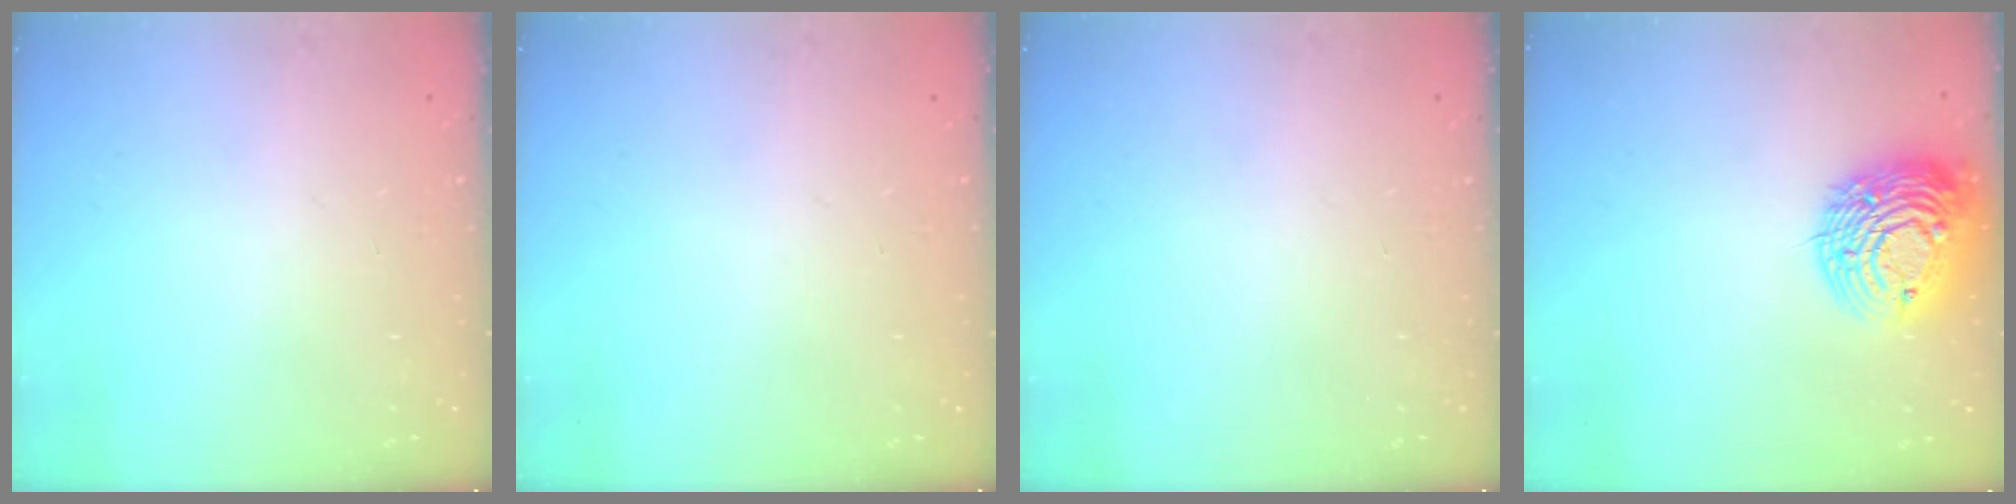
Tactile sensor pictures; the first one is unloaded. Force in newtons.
{"total": 0.0}
{"total": 0.0}
{"total": 14.8, "press": 14.7, "slide": 1.3}